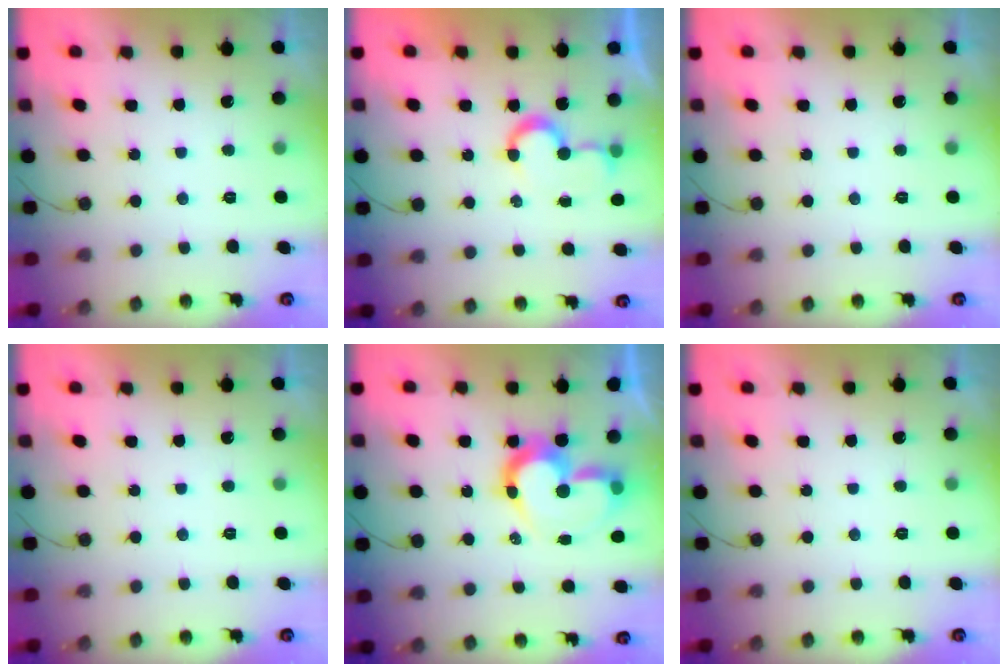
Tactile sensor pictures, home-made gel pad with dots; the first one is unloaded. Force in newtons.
{"total": 6.2, "press": 6.1, "slide": 0.7}
{"total": 0.0}
{"total": 1.7, "press": 1.7, "slide": 0.1}
{"total": 12.2, "press": 12.1, "slide": 1.4}
{"total": 0.0}